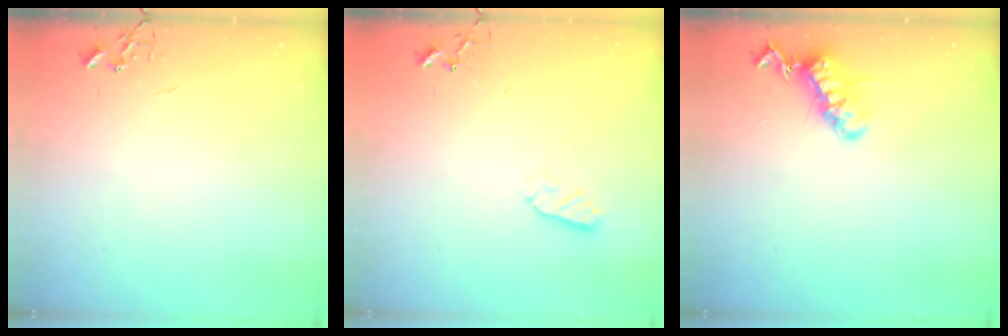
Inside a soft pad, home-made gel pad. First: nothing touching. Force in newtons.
{"total": 4.4, "press": 4.4, "slide": 0.6}
{"total": 13.8, "press": 13.8, "slide": 0.7}